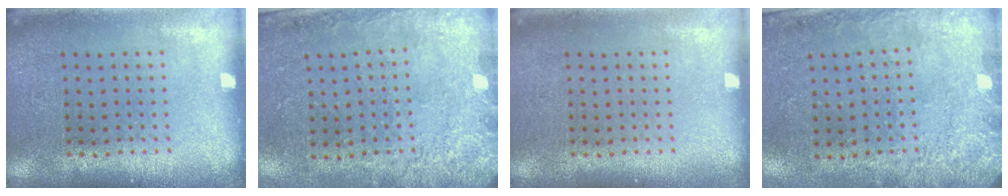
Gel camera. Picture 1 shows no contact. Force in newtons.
{"total": 2.7, "press": 2.2, "slide": 1.5}
{"total": 0.0}
{"total": 2.7, "press": 2.0, "slide": 1.9}